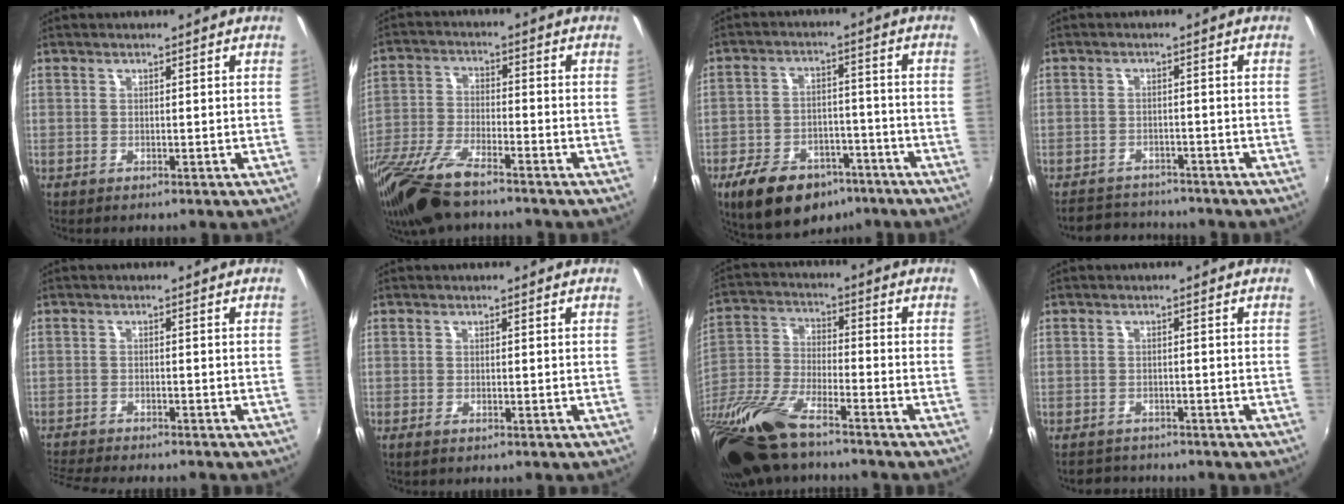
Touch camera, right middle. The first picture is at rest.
{"total": 14.5, "force": [-11.0, 3.5, 8.7], "torque": [-0.191, -0.038, -0.215]}
{"total": 15.1, "force": [-10.0, 8.5, 7.5], "torque": [-0.164, 0.002, -0.145]}
{"total": 6.9, "force": [-6.4, 2.2, 0.9], "torque": [-0.036, 0.010, -0.098]}
{"total": 7.7, "force": [-7.3, 0.5, 2.5], "torque": [-0.074, -0.023, -0.125]}
{"total": 0.8, "force": [-0.6, 0.1, 0.5], "torque": [-0.011, -0.003, -0.012]}
{"total": 20.2, "force": [-14.8, 5.8, 12.4], "torque": [-0.279, -0.048, -0.283]}
{"total": 3.6, "force": [-3.3, 1.5, 0.0], "torque": [-0.012, 0.005, -0.057]}